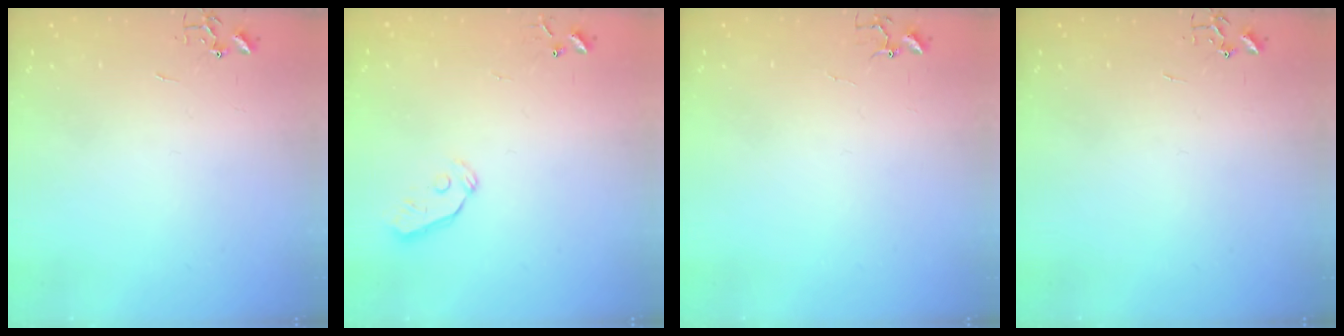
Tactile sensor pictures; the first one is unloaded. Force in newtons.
{"total": 3.0, "press": 3.0, "slide": 0.3}
{"total": 4.0, "press": 4.0, "slide": 0.3}
{"total": 0.0}